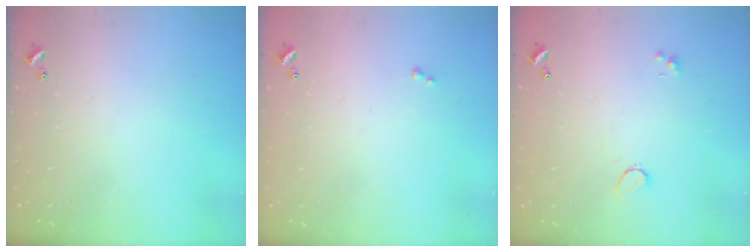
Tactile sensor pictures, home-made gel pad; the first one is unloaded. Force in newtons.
{"total": 0.0}
{"total": 0.6, "press": 0.4, "slide": 0.5}